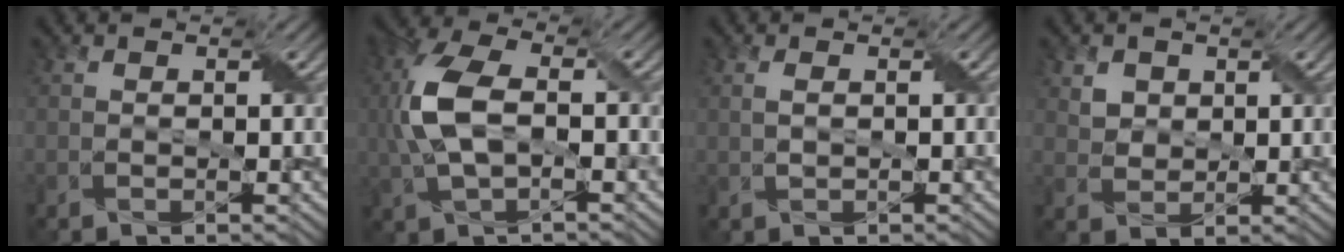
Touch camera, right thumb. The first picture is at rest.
{"total": 8.1, "force": [-0.2, 4.1, 7.0], "torque": [-0.179, 0.010, -0.005]}
{"total": 0.5, "force": [0.3, 0.3, 0.3], "torque": [-0.012, 0.002, 0.009]}
{"total": 2.6, "force": [1.5, 2.0, 0.3], "torque": [-0.018, -0.008, 0.034]}